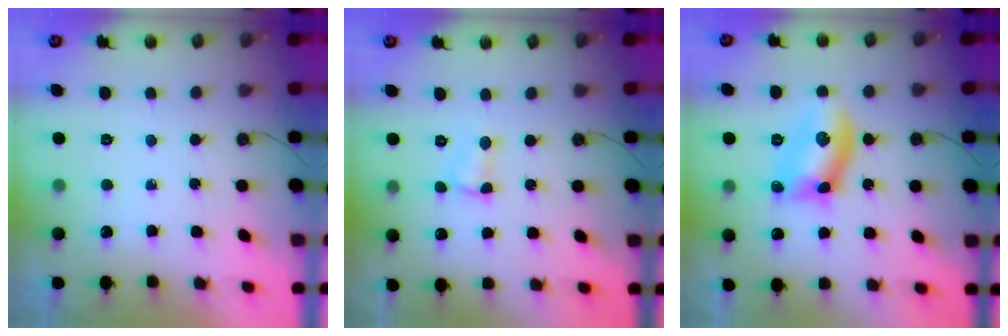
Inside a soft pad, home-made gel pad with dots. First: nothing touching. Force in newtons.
{"total": 3.6, "press": 3.6, "slide": 0.5}
{"total": 10.7, "press": 10.7, "slide": 0.7}